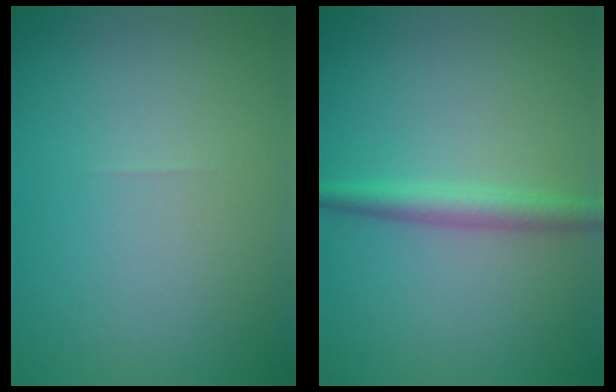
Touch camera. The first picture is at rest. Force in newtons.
{"total": 2.3, "press": 2.3, "slide": 0.0}